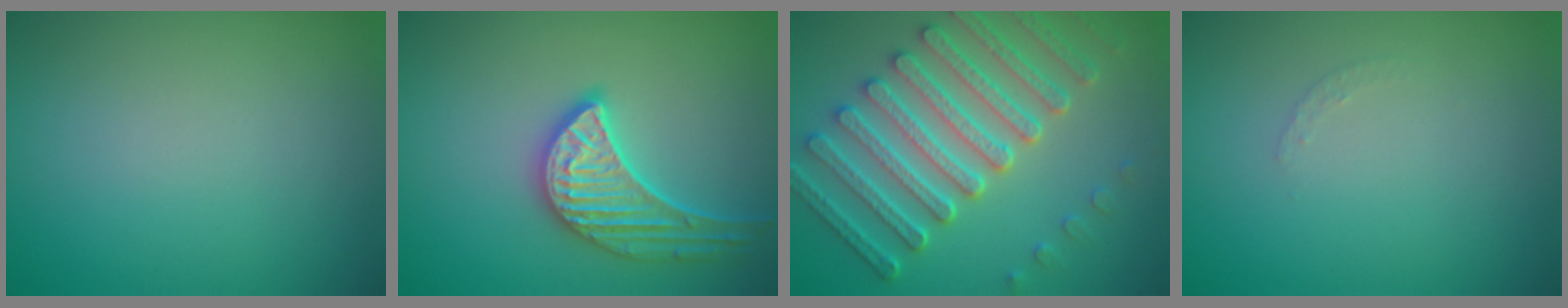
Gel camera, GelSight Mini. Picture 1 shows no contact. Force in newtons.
{"total": 3.8, "press": 3.7, "slide": 0.9}
{"total": 7.7, "press": 6.5, "slide": 4.0}
{"total": 0.7, "press": 0.7, "slide": 0.1}